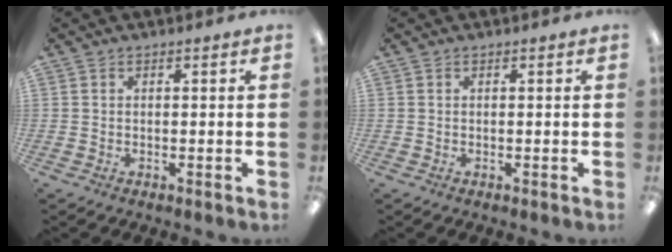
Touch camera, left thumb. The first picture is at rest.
{"total": 0.0}